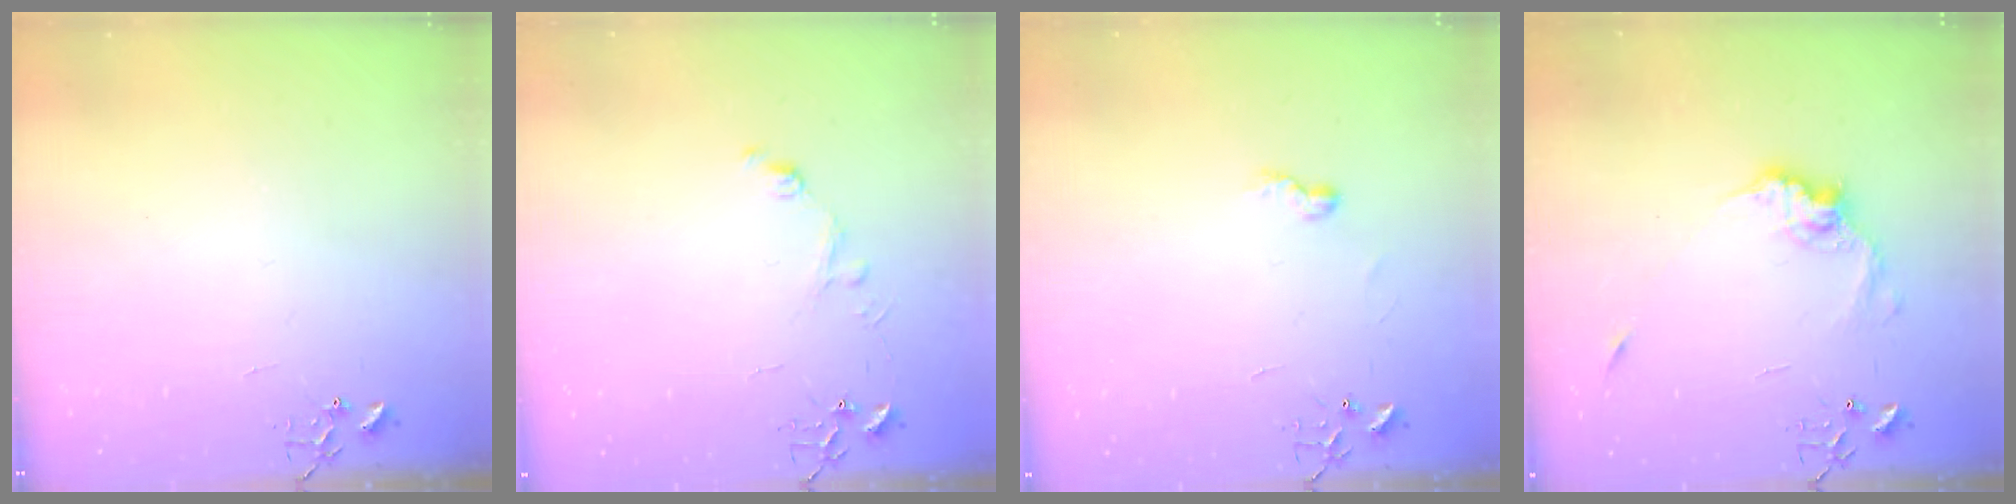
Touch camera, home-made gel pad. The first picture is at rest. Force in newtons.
{"total": 7.3, "press": 7.3, "slide": 0.8}
{"total": 4.6, "press": 4.6, "slide": 0.6}
{"total": 11.5, "press": 11.5, "slide": 0.8}